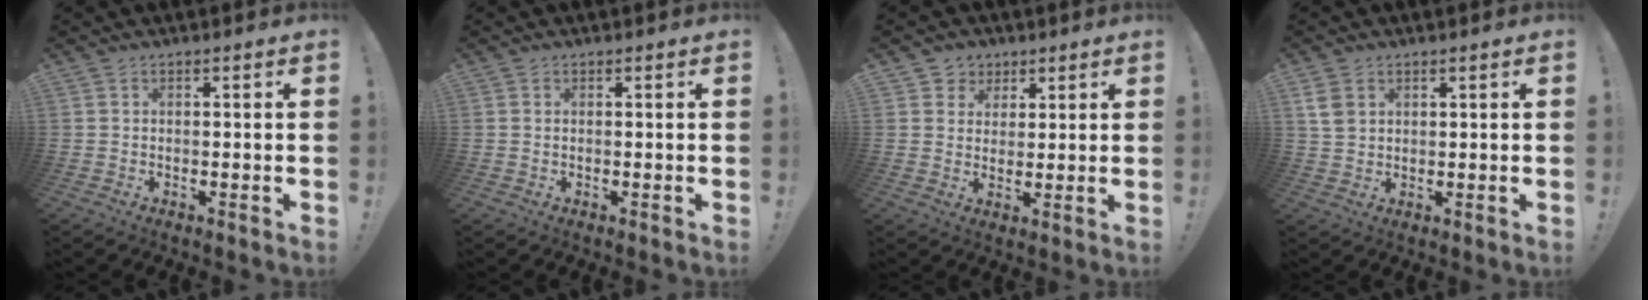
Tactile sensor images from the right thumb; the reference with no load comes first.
{"total": 0.0}
{"total": 5.6, "force": [2.3, 5.1, 0.4], "torque": [-0.005, -0.017, 0.045]}
{"total": 5.1, "force": [2.2, 3.5, 3.0], "torque": [-0.061, -0.001, 0.044]}